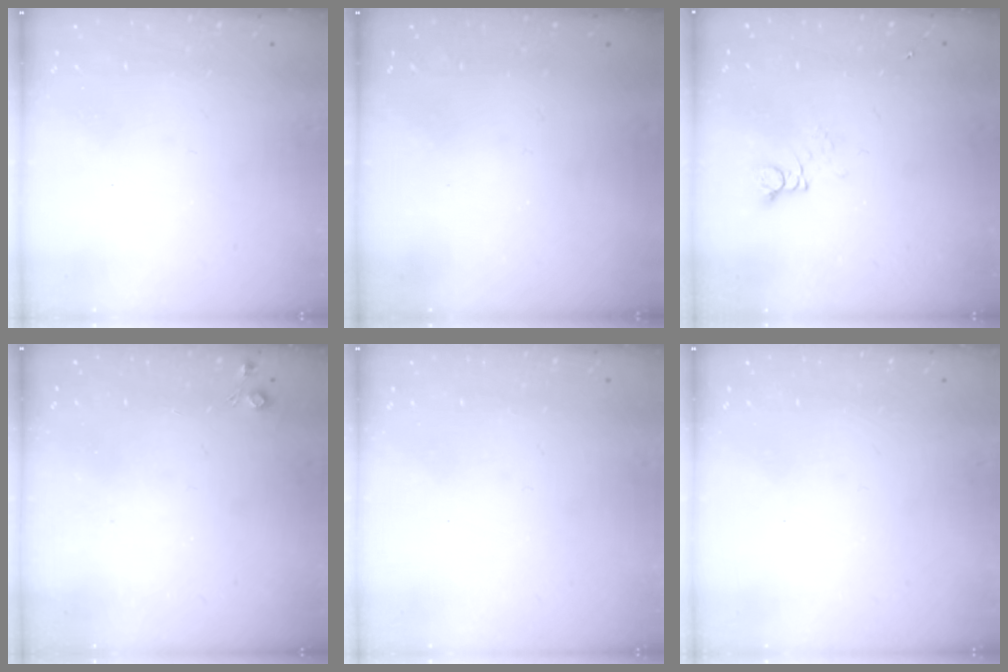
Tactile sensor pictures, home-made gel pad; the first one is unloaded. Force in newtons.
{"total": 0.0}
{"total": 2.8, "press": 2.8, "slide": 0.2}
{"total": 4.0, "press": 3.9, "slide": 0.6}
{"total": 0.0}
{"total": 0.0}